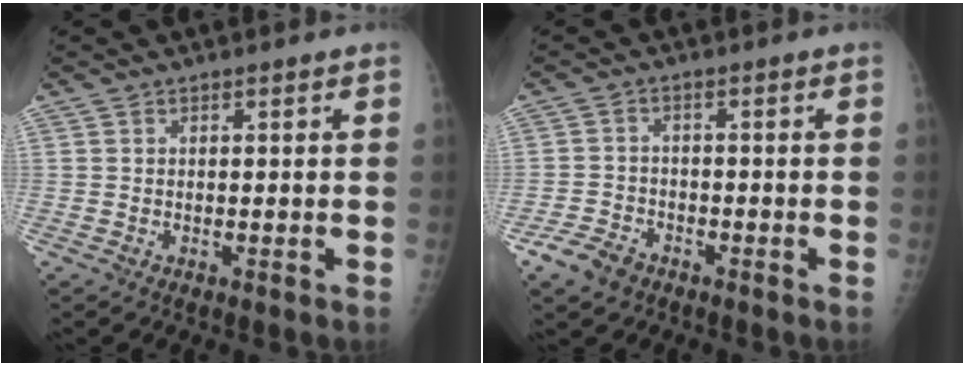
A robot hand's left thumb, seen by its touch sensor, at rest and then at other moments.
{"total": 5.0, "force": [-3.2, 3.2, 1.9], "torque": [-0.036, 0.011, -0.056]}